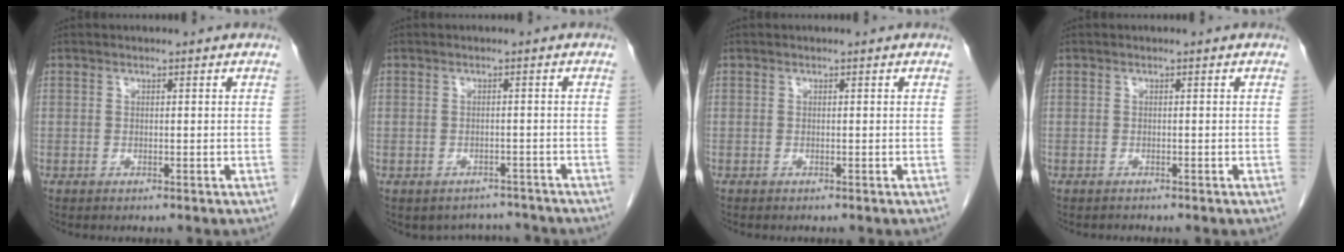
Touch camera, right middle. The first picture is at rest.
{"total": 4.2, "force": [-3.8, 1.7, -0.4], "torque": [0.008, 0.016, -0.046]}
{"total": 0.0}
{"total": 0.0}